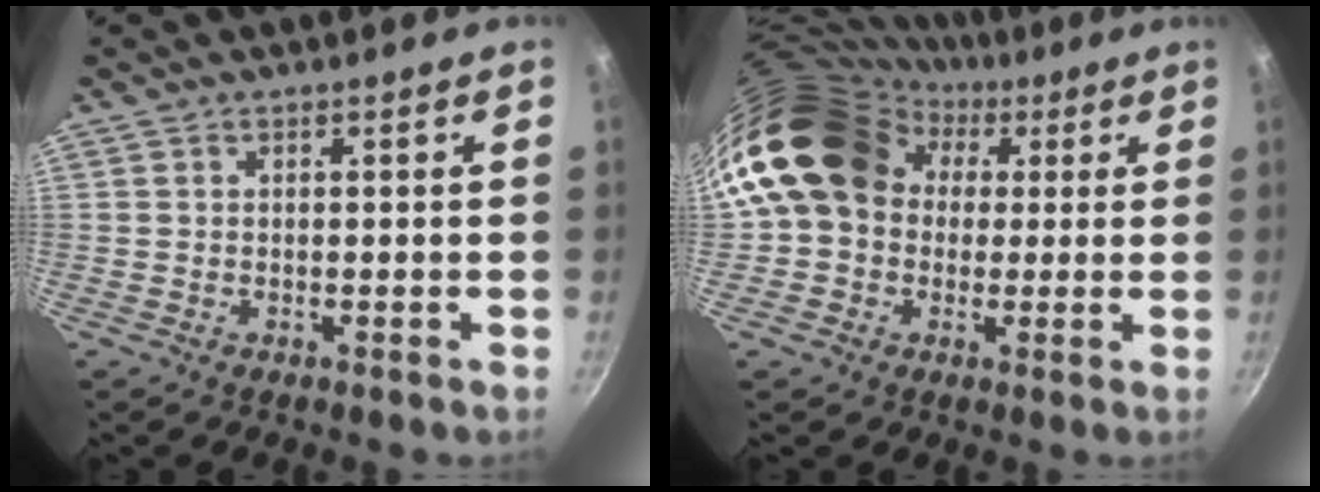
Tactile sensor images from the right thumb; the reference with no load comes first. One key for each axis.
{"total": 18.2, "fx": 2.9, "fy": 15.2, "fz": 9.6, "tx": -0.146, "ty": 0.050, "tz": 0.038}